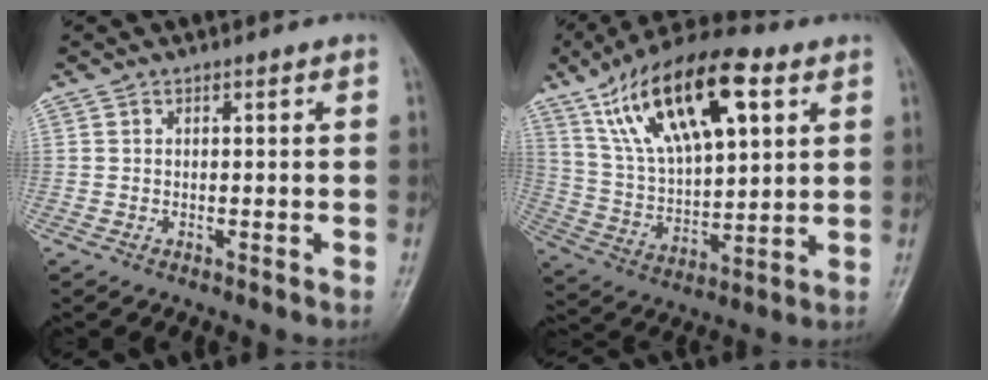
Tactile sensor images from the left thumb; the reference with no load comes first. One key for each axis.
{"total": 21.8, "fx": 10.0, "fy": 9.5, "fz": 16.8, "tx": -0.274, "ty": -0.016, "tz": 0.180}